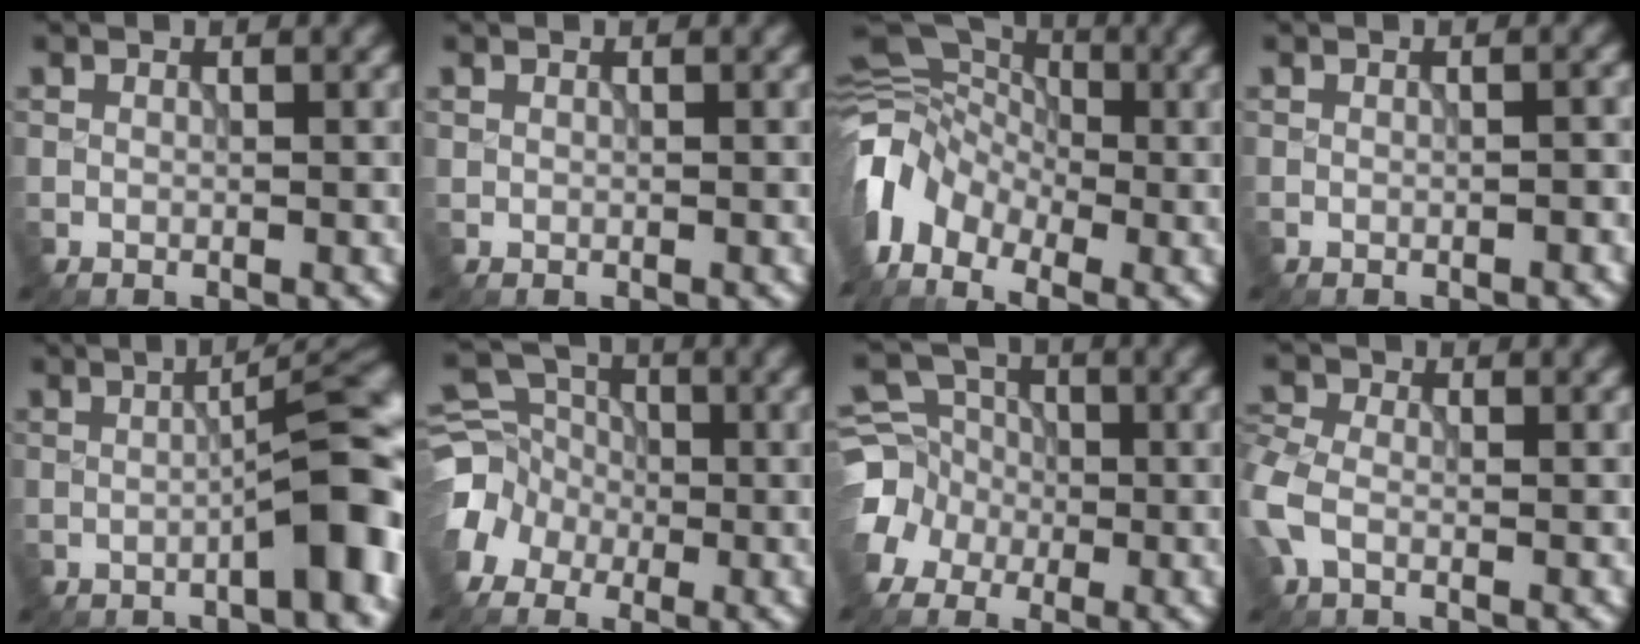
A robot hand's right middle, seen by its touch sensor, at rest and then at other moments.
{"total": 0.0}
{"total": 7.1, "force": [-3.1, 4.9, 4.0], "torque": [-0.075, -0.006, -0.077]}
{"total": 0.7, "force": [-0.2, 0.1, 0.7], "torque": [-0.009, 0.000, -0.003]}
{"total": 8.8, "force": [-1.4, 2.1, 8.4], "torque": [-0.090, 0.012, -0.022]}
{"total": 6.1, "force": [-2.6, 4.9, 2.5], "torque": [-0.041, 0.002, -0.054]}
{"total": 6.6, "force": [-2.2, 5.7, 2.4], "torque": [-0.044, 0.003, -0.059]}
{"total": 3.2, "force": [-0.6, 2.2, 2.2], "torque": [-0.059, 0.003, -0.024]}